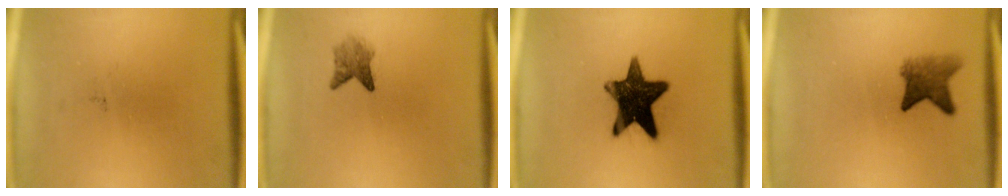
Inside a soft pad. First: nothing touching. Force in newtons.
{"total": 2.6}
{"total": 14.3}
{"total": 4.3}